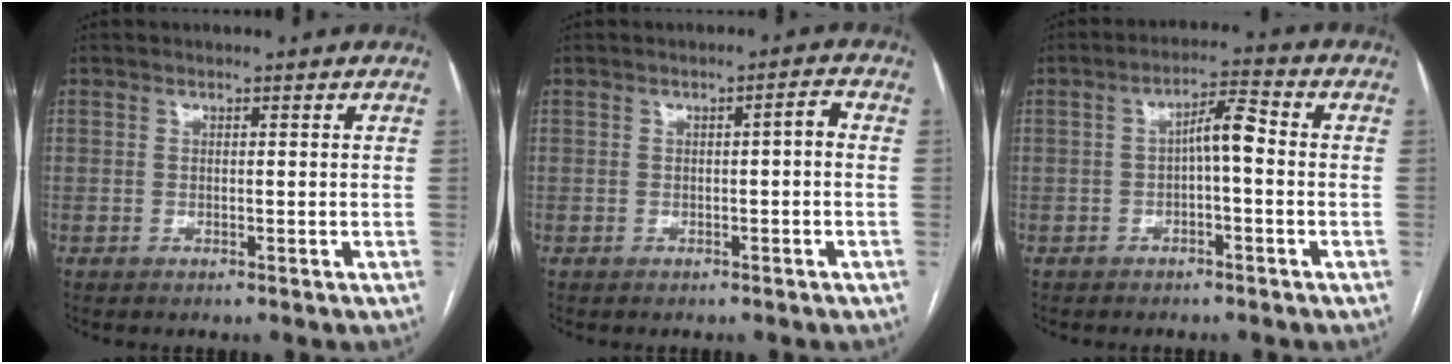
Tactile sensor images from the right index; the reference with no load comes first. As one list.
[{"total": 1.8, "force": [-0.2, 0.3, 1.8], "torque": [-0.023, 0.006, -0.004]}, {"total": 4.7, "force": [-0.3, 1.0, 4.6], "torque": [-0.074, 0.021, -0.006]}]